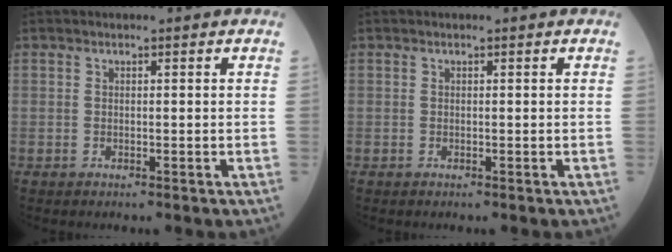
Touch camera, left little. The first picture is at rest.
{"total": 0.0}